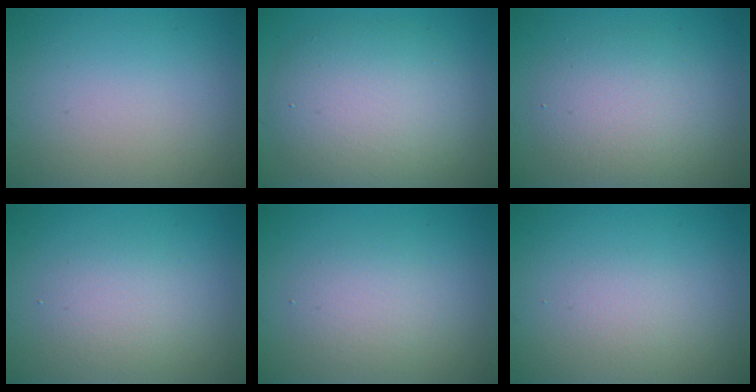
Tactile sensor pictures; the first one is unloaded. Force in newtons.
{"total": 7.1, "press": 7.0, "slide": 0.6}
{"total": 4.4, "press": 4.4, "slide": 0.2}
{"total": 2.4, "press": 2.4, "slide": 0.1}
{"total": 2.4, "press": 2.4, "slide": 0.3}
{"total": 1.3, "press": 1.3, "slide": 0.1}